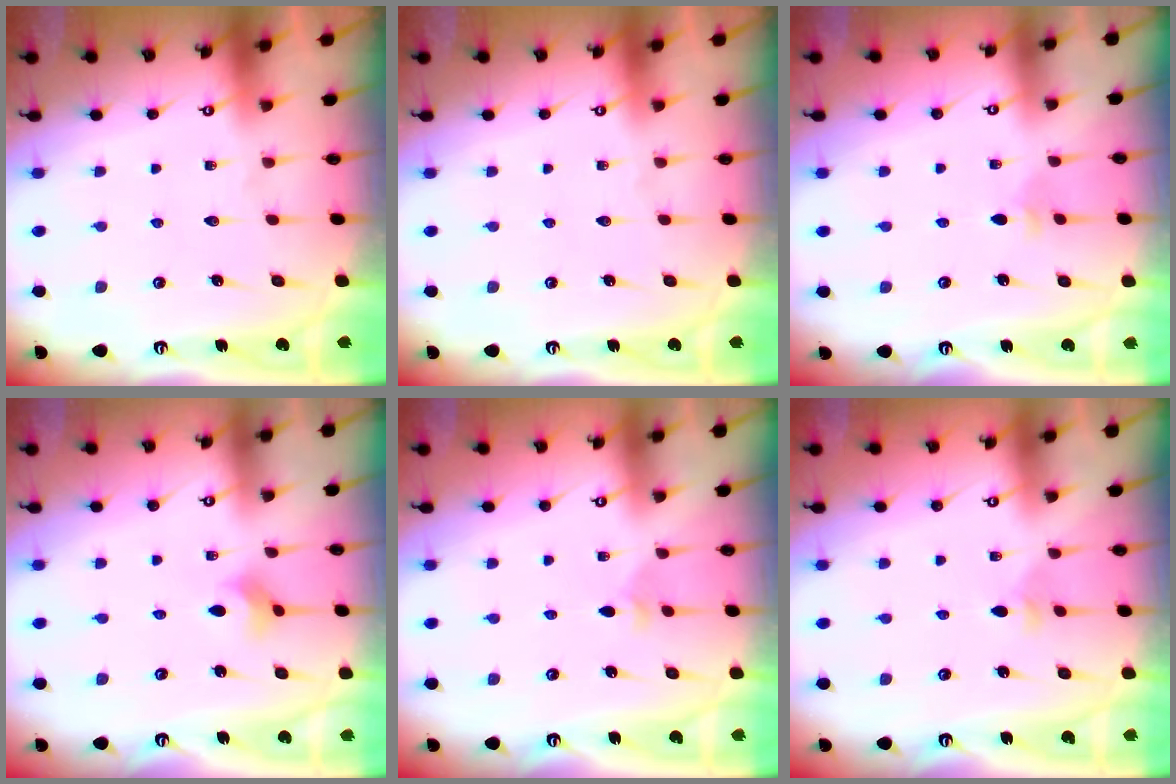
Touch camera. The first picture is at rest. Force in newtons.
{"total": 0.0}
{"total": 3.1, "press": 3.0, "slide": 0.7}
{"total": 3.3, "press": 3.3, "slide": 0.6}
{"total": 2.5, "press": 2.5, "slide": 0.6}
{"total": 2.5, "press": 2.4, "slide": 0.6}